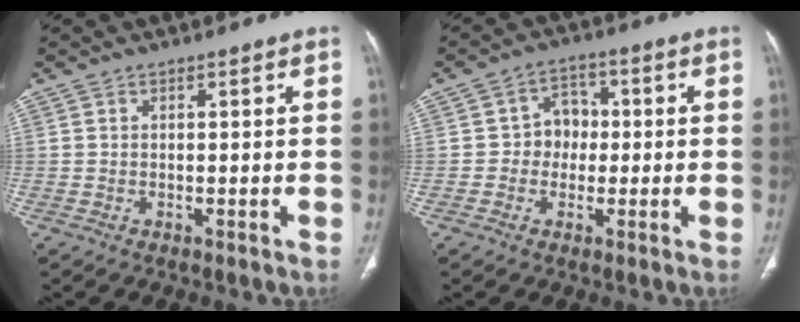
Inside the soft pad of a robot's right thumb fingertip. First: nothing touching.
{"total": 5.6, "force": [-0.3, 5.1, 2.5], "torque": [-0.002, 0.016, -0.017]}